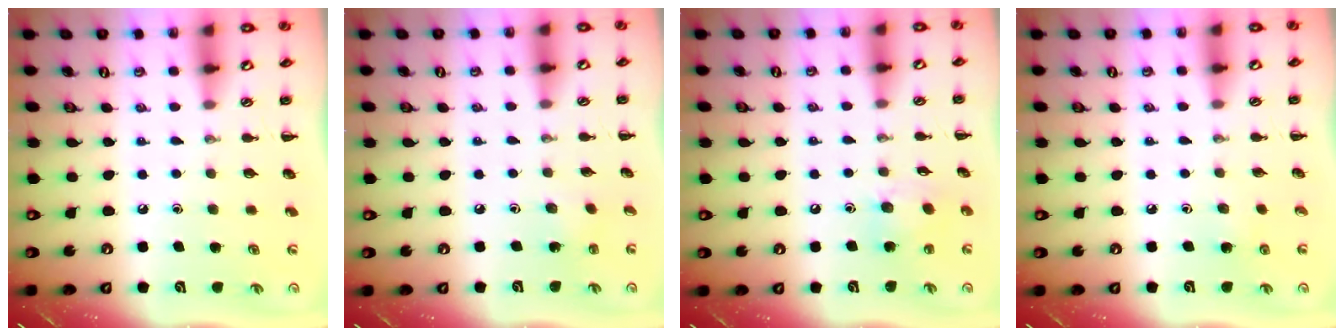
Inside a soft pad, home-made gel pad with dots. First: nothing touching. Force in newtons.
{"total": 1.8, "press": 1.7, "slide": 0.7}
{"total": 9.6, "press": 9.4, "slide": 2.1}
{"total": 3.0, "press": 2.8, "slide": 1.0}